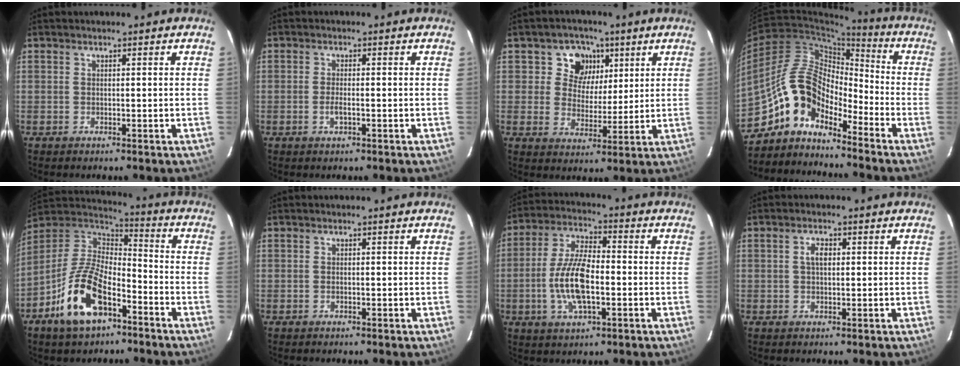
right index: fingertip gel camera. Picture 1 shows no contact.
{"total": 2.0, "force": [-0.8, 0.5, 1.8], "torque": [-0.036, -0.002, -0.014]}
{"total": 7.9, "force": [3.1, 6.9, 2.1], "torque": [-0.035, 0.001, 0.049]}
{"total": 11.0, "force": [-8.3, 5.5, 4.8], "torque": [-0.086, 0.034, -0.172]}
{"total": 16.6, "force": [-8.6, 7.9, 11.8], "torque": [-0.245, -0.004, -0.158]}
{"total": 0.0}
{"total": 11.8, "force": [-2.6, 4.6, 10.6], "torque": [-0.217, 0.001, -0.050]}
{"total": 2.4, "force": [0.5, 1.3, 2.0], "torque": [-0.038, 0.006, 0.008]}